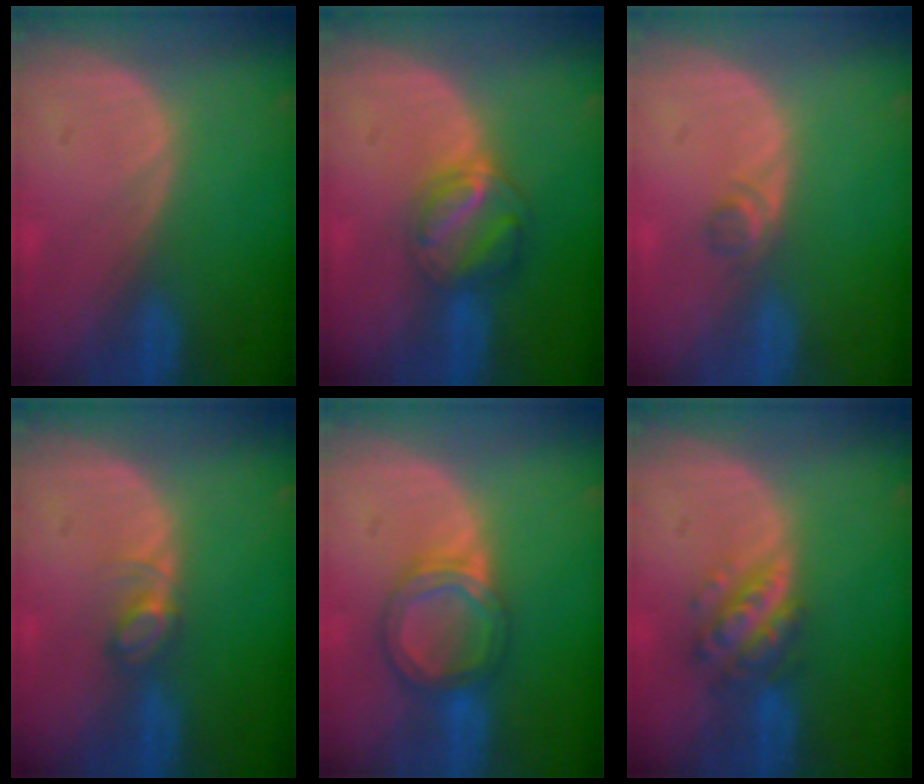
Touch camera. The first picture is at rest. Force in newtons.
{"total": 6.5, "press": 5.5, "slide": 3.3}
{"total": 1.8, "press": 1.5, "slide": 0.9}
{"total": 2.8, "press": 2.8, "slide": 0.4}
{"total": 6.2, "press": 5.7, "slide": 2.5}
{"total": 5.9, "press": 5.3, "slide": 2.6}